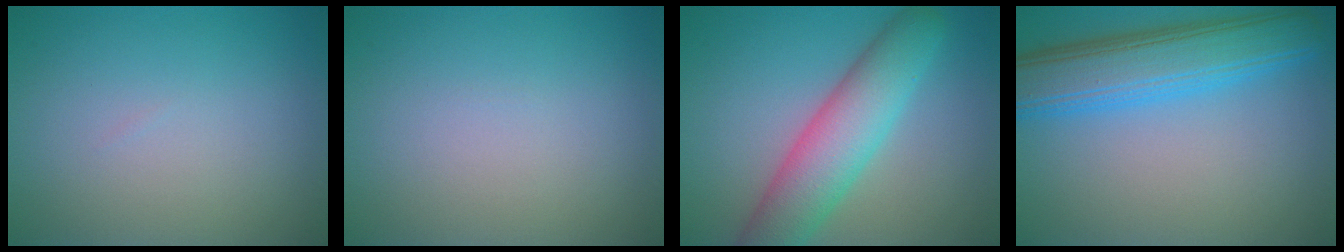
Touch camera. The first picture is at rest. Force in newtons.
{"total": 0.0}
{"total": 6.9, "press": 6.9, "slide": 0.3}
{"total": 7.5, "press": 7.5, "slide": 0.2}